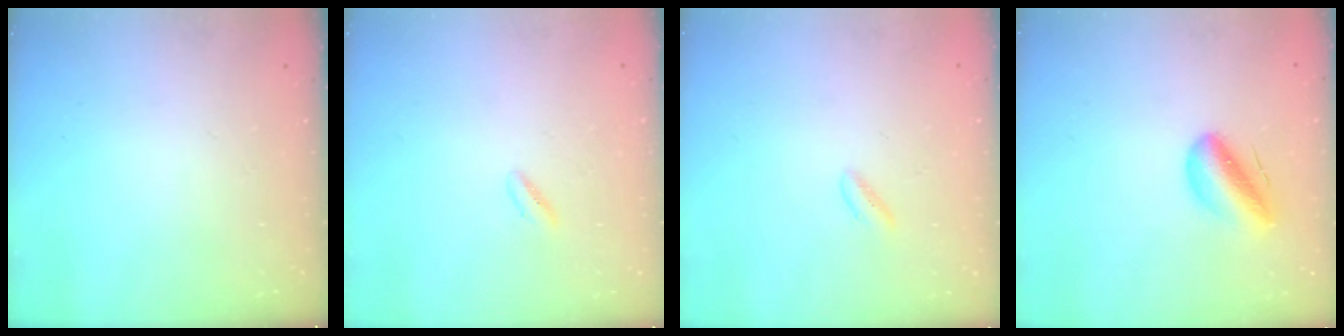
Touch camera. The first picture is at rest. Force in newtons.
{"total": 1.1, "press": 0.9, "slide": 0.5}
{"total": 1.0, "press": 0.8, "slide": 0.6}
{"total": 9.9, "press": 9.5, "slide": 2.9}